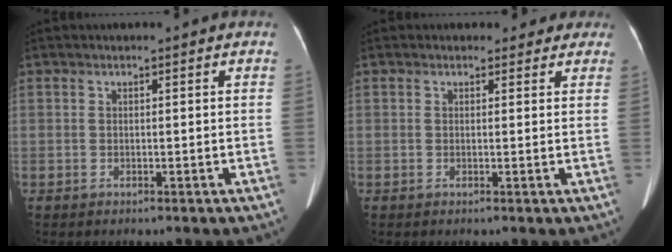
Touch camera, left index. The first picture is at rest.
{"total": 2.9, "force": [2.3, 1.8, 0.1], "torque": [0.013, -0.001, 0.014]}